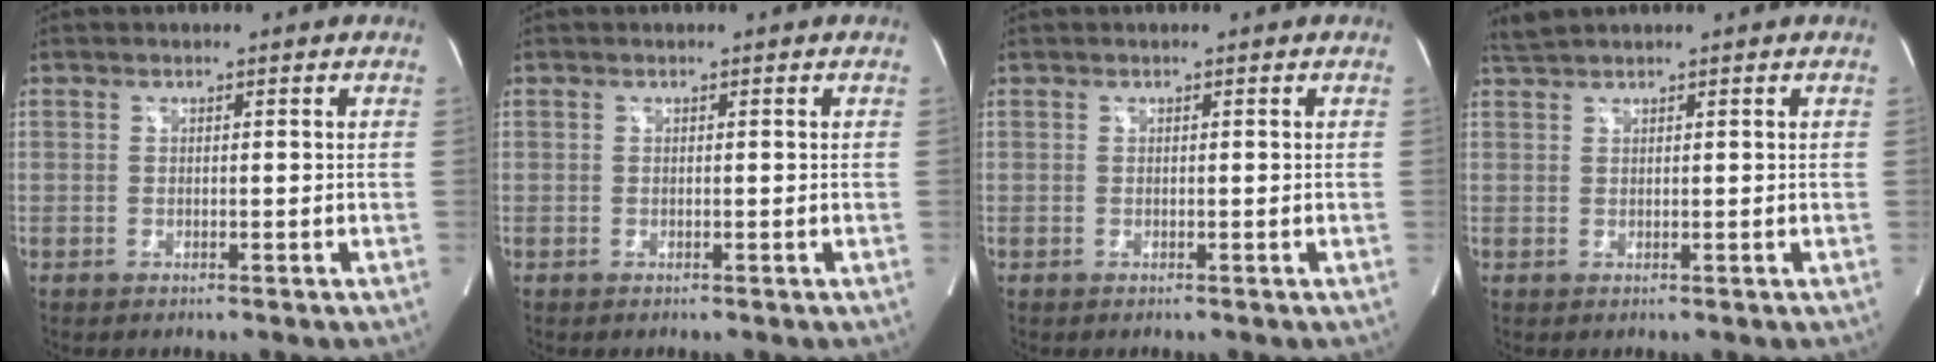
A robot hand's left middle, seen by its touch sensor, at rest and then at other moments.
{"total": 0.0}
{"total": 0.0}
{"total": 1.7, "force": [1.7, -0.4, 0.3], "torque": [-0.013, 0.013, 0.039]}